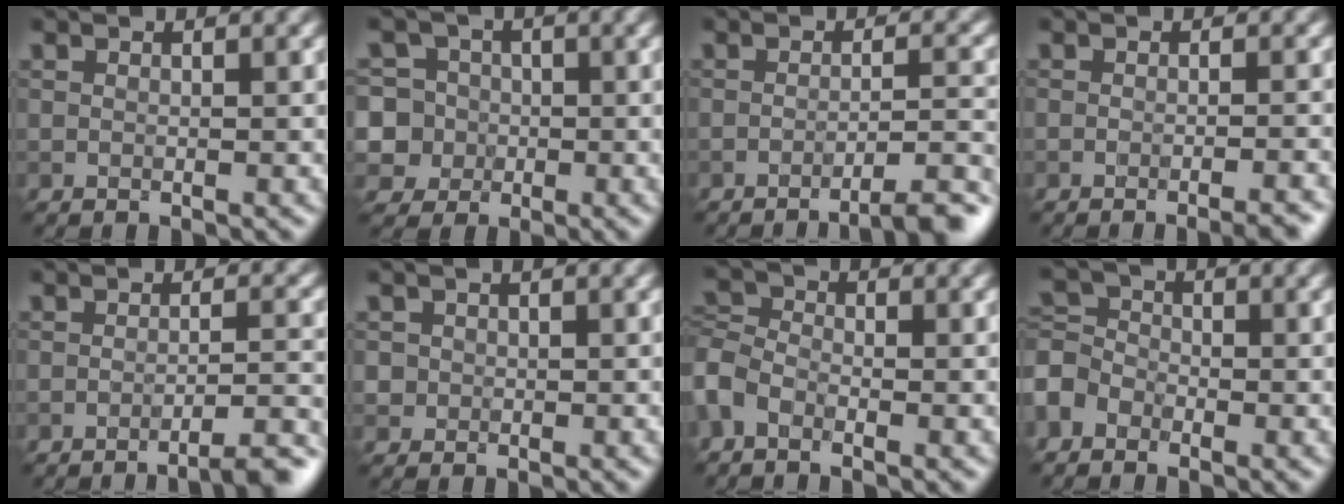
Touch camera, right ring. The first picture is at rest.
{"total": 8.3, "force": [-0.9, 8.0, 2.2], "torque": [-0.054, 0.020, -0.034]}
{"total": 5.2, "force": [-3.5, 0.9, 3.7], "torque": [-0.046, 0.008, -0.052]}
{"total": 3.4, "force": [-2.4, 0.9, 2.3], "torque": [-0.013, 0.009, -0.029]}
{"total": 4.6, "force": [-3.1, 0.7, 3.3], "torque": [-0.040, 0.007, -0.048]}
{"total": 1.0, "force": [-0.1, 1.0, 0.0], "torque": [0.012, -0.004, 0.001]}
{"total": 2.8, "force": [-1.5, 1.7, 1.8], "torque": [-0.039, 0.004, -0.047]}
{"total": 3.4, "force": [-2.2, 2.3, 1.2], "torque": [-0.030, 0.007, -0.063]}